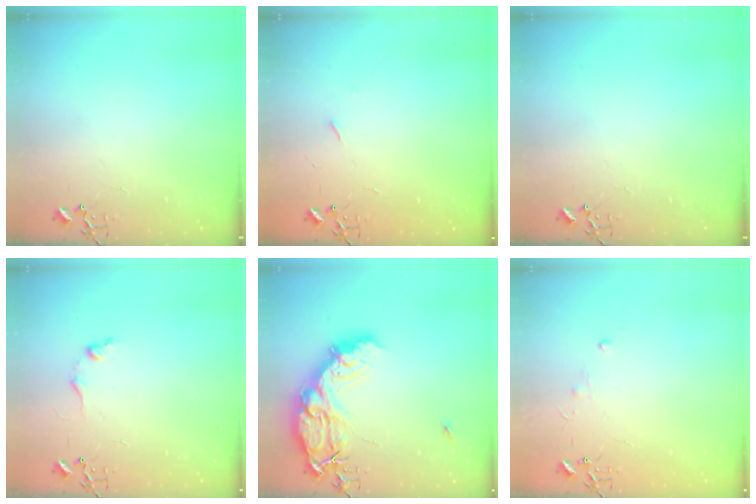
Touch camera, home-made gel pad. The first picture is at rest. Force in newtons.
{"total": 2.5, "press": 2.5, "slide": 0.4}
{"total": 0.0}
{"total": 6.4, "press": 6.3, "slide": 0.8}
{"total": 17.9, "press": 17.8, "slide": 1.1}
{"total": 4.0, "press": 4.0, "slide": 0.5}